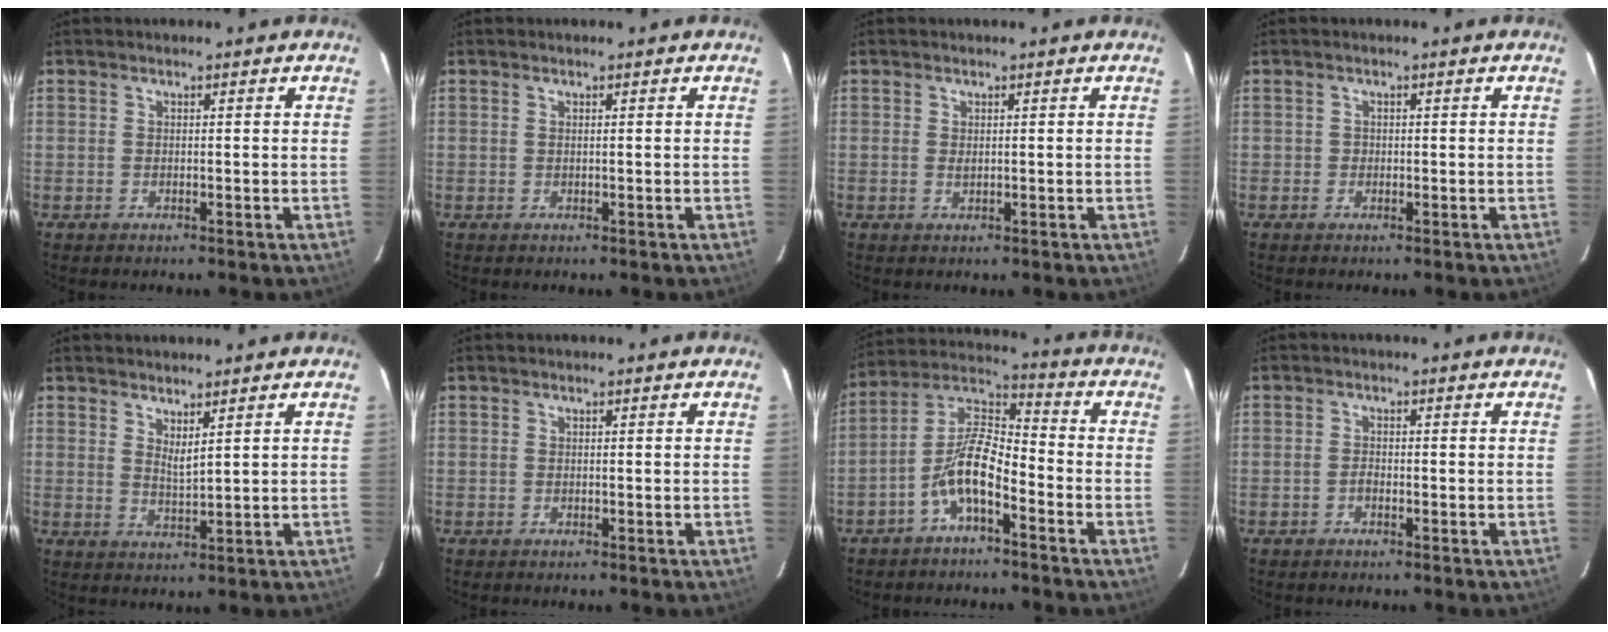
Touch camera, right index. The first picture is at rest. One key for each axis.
{"total": 0.0}
{"total": 0.7, "fx": 0.2, "fy": 0.4, "fz": 0.5, "tx": -0.011, "ty": 0.001, "tz": 0.004}
{"total": 0.8, "fx": -0.3, "fy": 0.7, "fz": 0.0, "tx": 0.002, "ty": 0.001, "tz": -0.006}
{"total": 3.0, "fx": 2.2, "fy": 0.4, "fz": 2.0, "tx": -0.036, "ty": -0.006, "tz": 0.035}
{"total": 0.0}
{"total": 9.3, "fx": -4.8, "fy": 3.1, "fz": 7.3, "tx": -0.157, "ty": 0.013, "tz": -0.092}
{"total": 1.0, "fx": -0.7, "fy": 0.6, "fz": 0.5, "tx": -0.009, "ty": 0.004, "tz": -0.014}